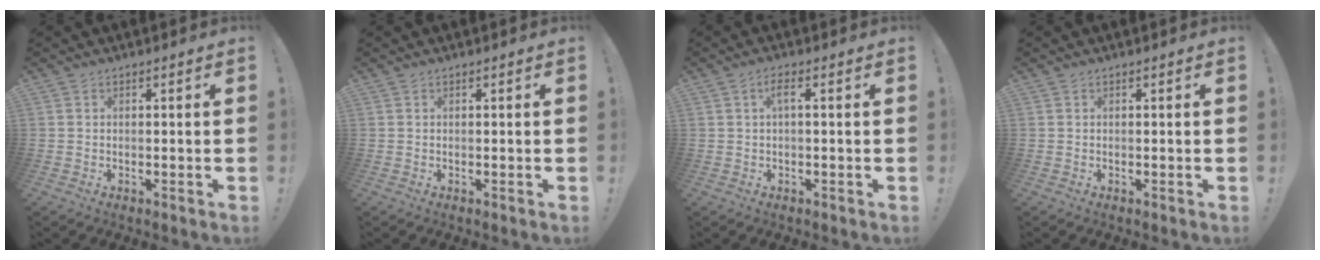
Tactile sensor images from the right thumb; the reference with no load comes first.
{"total": 0.0}
{"total": 2.7, "force": [0.4, 0.4, 2.6], "torque": [-0.051, 0.005, 0.003]}
{"total": 0.0}